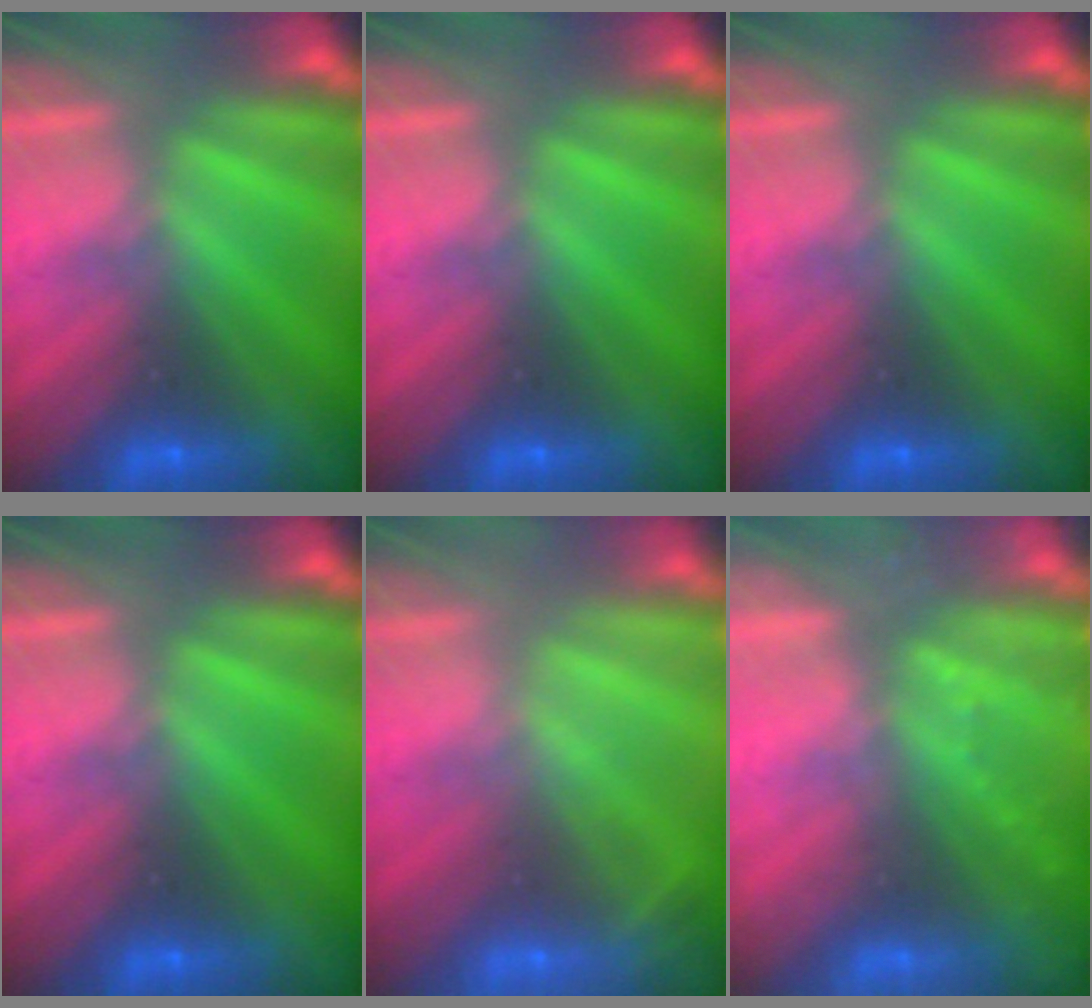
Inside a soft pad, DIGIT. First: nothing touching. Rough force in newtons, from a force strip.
{"total": 0.0}
{"total": 0.0}
{"total": 0.0}
{"total": 2.0}
{"total": 2.2}